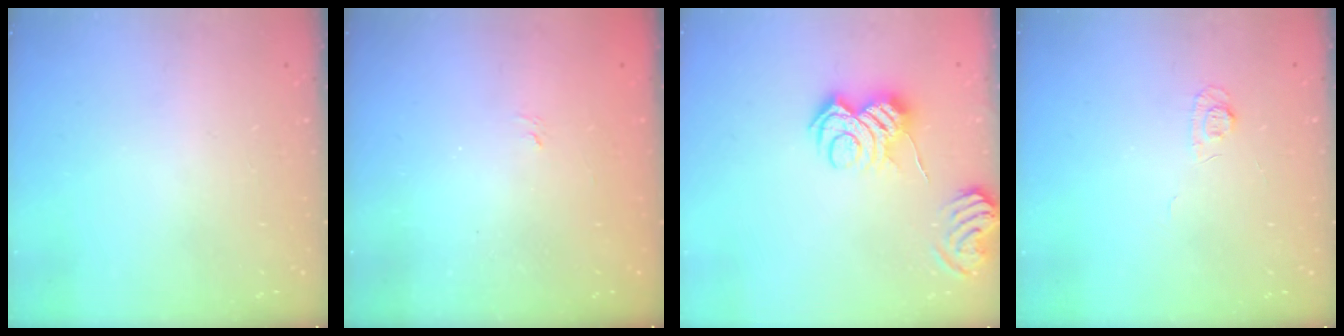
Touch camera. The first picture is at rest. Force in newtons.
{"total": 1.5, "press": 1.1, "slide": 1.0}
{"total": 10.1, "press": 10.1, "slide": 0.8}
{"total": 4.8, "press": 4.8, "slide": 0.6}